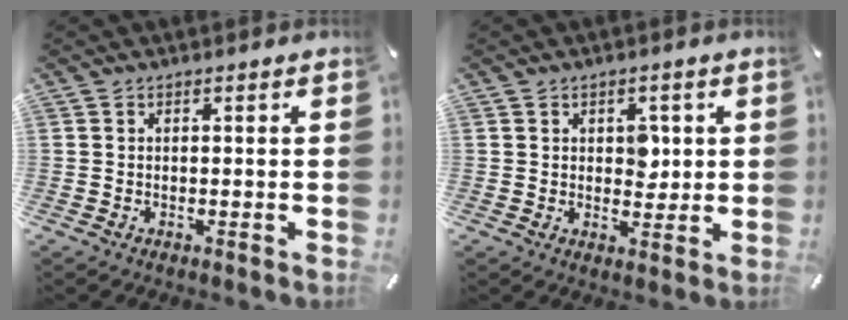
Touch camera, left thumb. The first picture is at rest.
{"total": 4.6, "force": [0.9, 3.4, 3.0], "torque": [-0.031, -0.005, 0.006]}